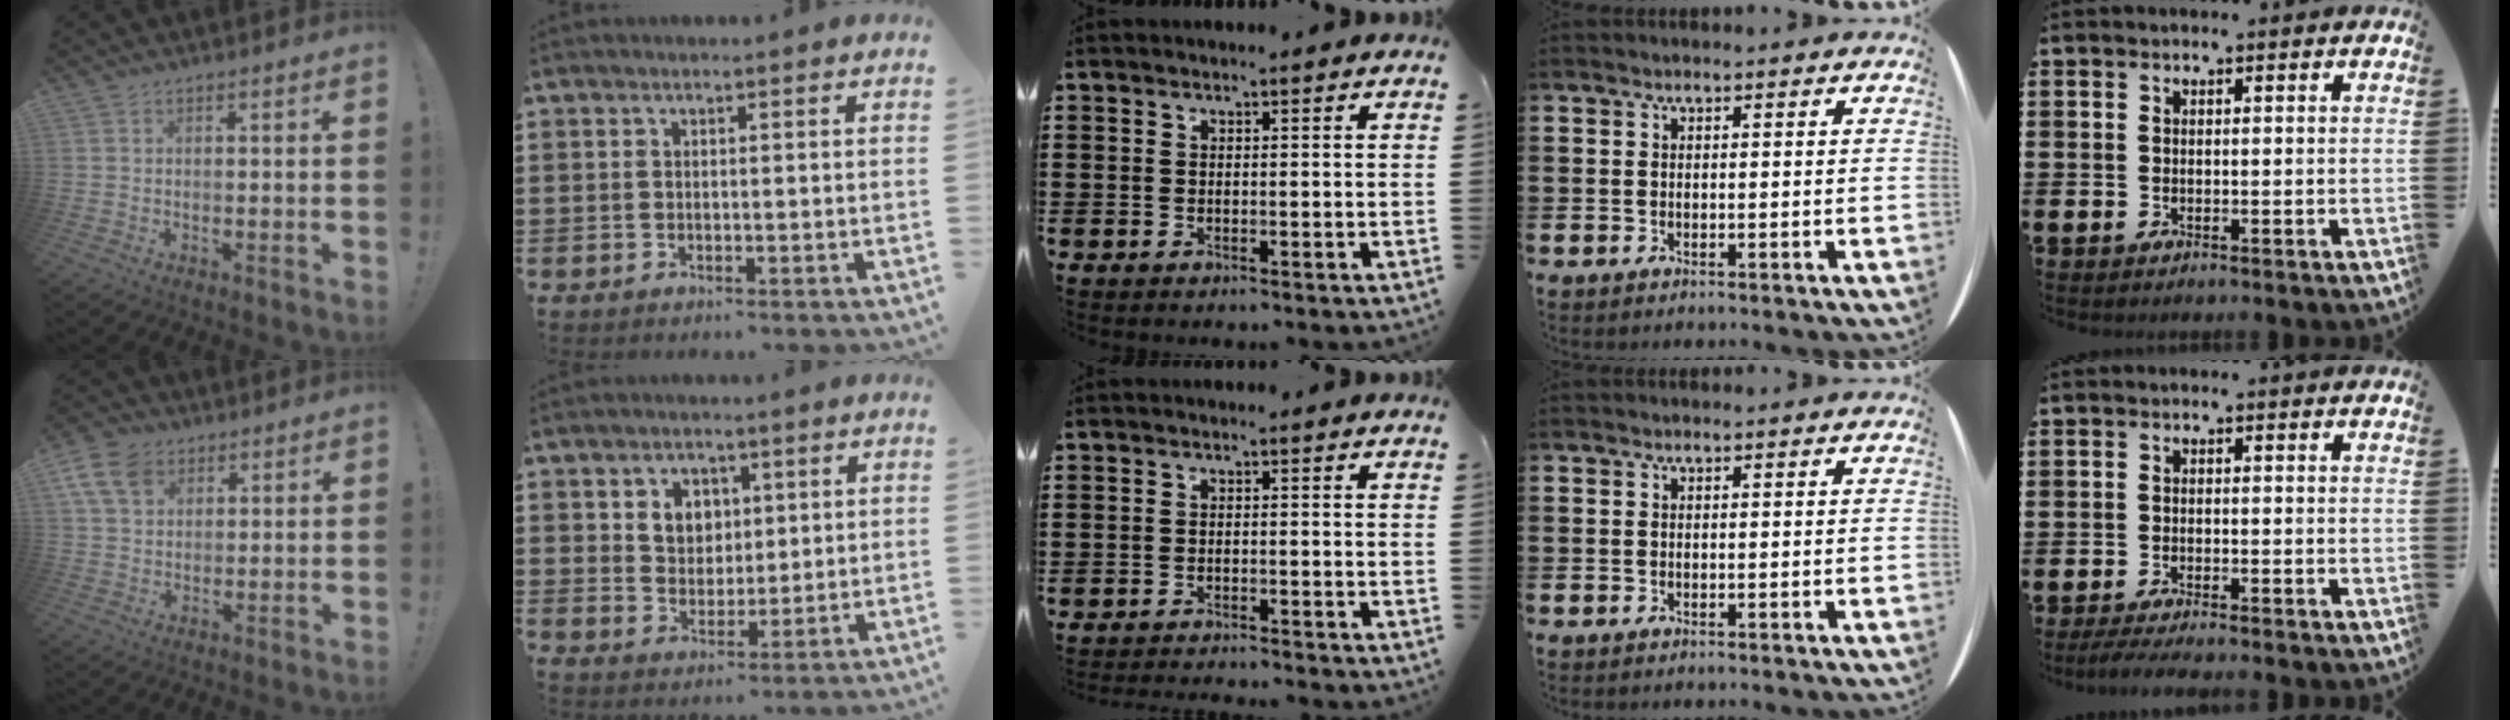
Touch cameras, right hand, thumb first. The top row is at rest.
{"thumb": {"total": 10.0, "force": [5.0, 7.1, 5.0], "torque": [-0.095, -0.014, 0.099]}, "index": {"total": 4.6, "force": [1.9, 4.0, 1.5], "torque": [-0.039, 0.011, 0.032]}, "middle": {"total": 1.3, "force": [-1.3, -0.2, 0.0], "torque": [-0.002, 0.003, -0.027]}, "little": {"total": 1.6, "force": [-1.4, 0.0, 0.8], "torque": [-0.013, 0.001, -0.027]}}